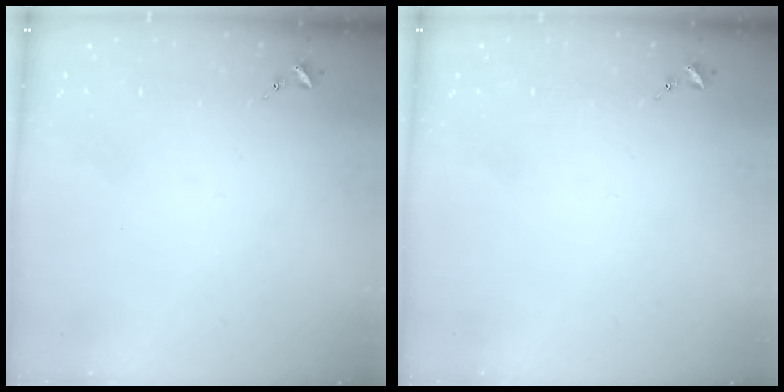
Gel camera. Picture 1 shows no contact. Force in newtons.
{"total": 0.0}